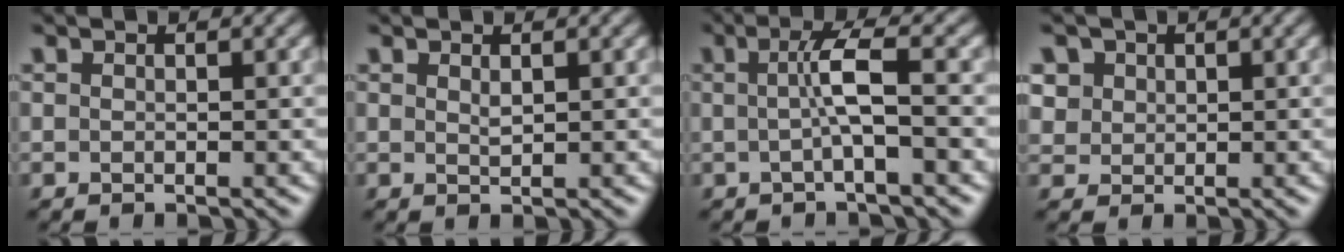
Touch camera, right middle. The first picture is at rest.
{"total": 0.7, "force": [0.4, 0.2, 0.5], "torque": [-0.013, -0.001, 0.010]}
{"total": 3.3, "force": [-0.1, 0.4, 3.3], "torque": [-0.063, 0.004, -0.005]}
{"total": 3.1, "force": [1.5, 2.5, 1.0], "torque": [-0.039, 0.004, 0.043]}